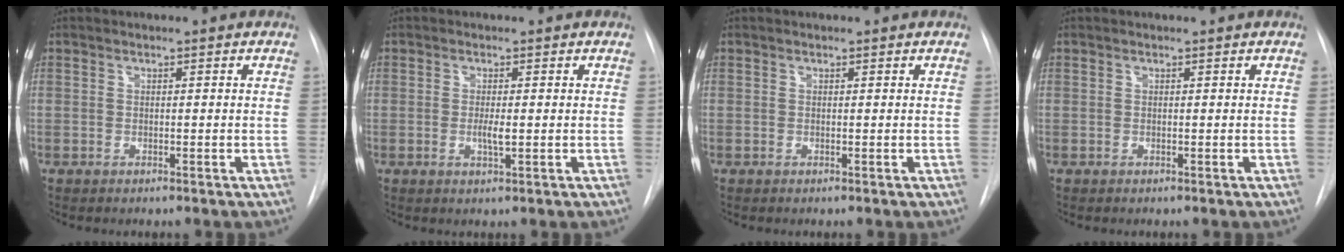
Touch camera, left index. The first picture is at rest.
{"total": 2.0, "force": [-0.3, 0.4, 2.0], "torque": [-0.038, -0.002, -0.005]}
{"total": 0.0}
{"total": 0.0}